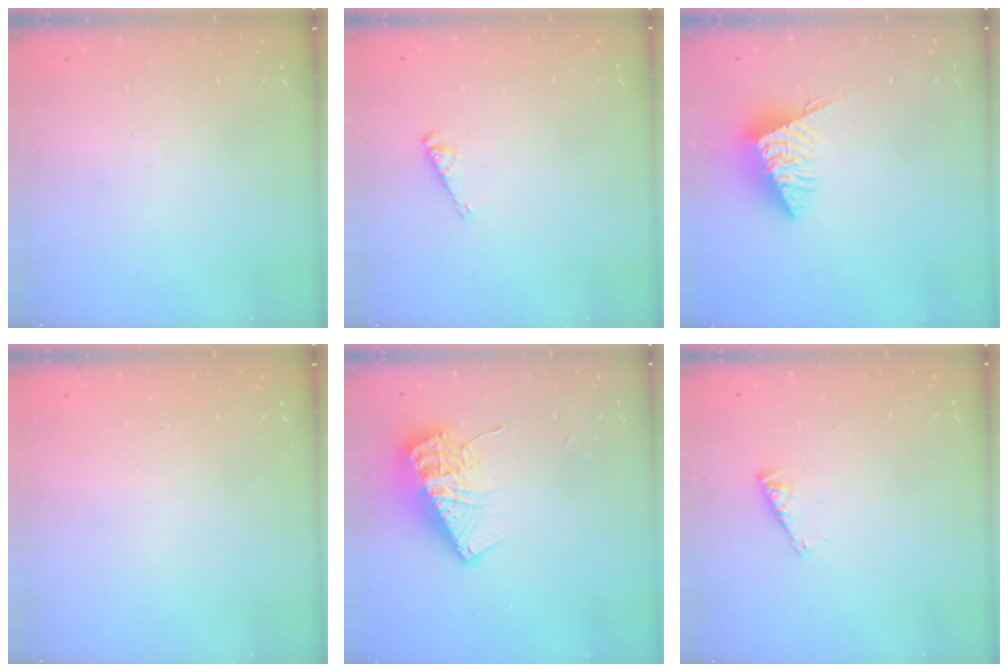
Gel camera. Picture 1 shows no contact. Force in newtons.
{"total": 3.0, "press": 3.0, "slide": 0.2}
{"total": 6.2, "press": 6.2, "slide": 0.1}
{"total": 0.0}
{"total": 13.5, "press": 13.4, "slide": 1.1}
{"total": 3.8, "press": 3.8, "slide": 0.3}